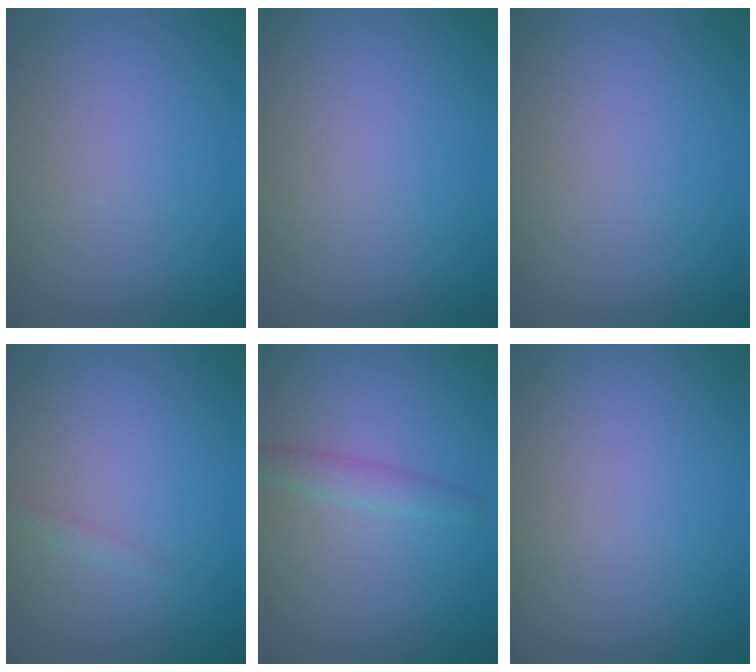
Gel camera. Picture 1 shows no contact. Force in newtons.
{"total": 0.0}
{"total": 0.0}
{"total": 0.6, "press": 0.6, "slide": 0.0}
{"total": 1.5, "press": 1.5, "slide": 0.1}
{"total": 0.0}